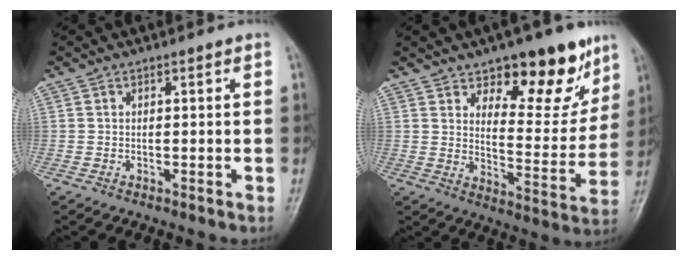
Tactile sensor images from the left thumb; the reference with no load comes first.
{"total": 14.7, "force": [9.7, 6.8, 8.8], "torque": [-0.062, -0.065, 0.145]}